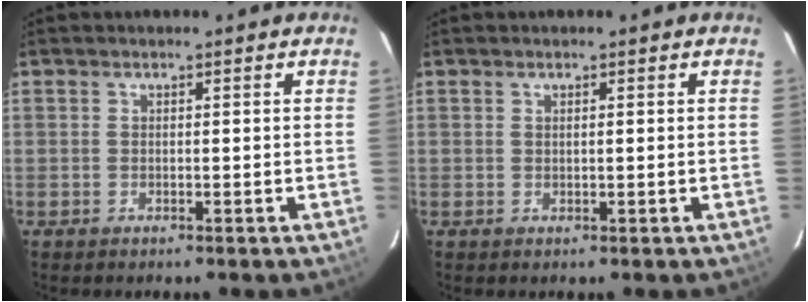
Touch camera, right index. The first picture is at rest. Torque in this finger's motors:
{"motor_torque": [-0.33, -0.02, -0.04, -0.01]}